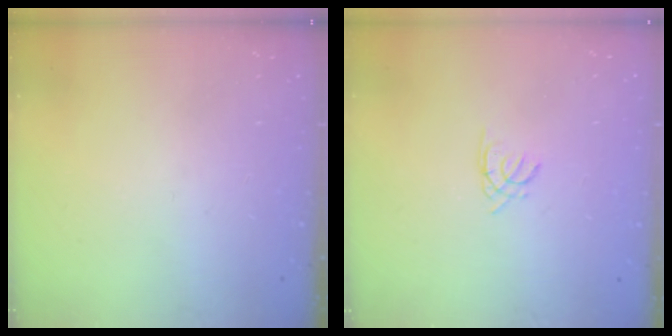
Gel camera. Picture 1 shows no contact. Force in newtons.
{"total": 0.5, "press": 0.4, "slide": 0.3}